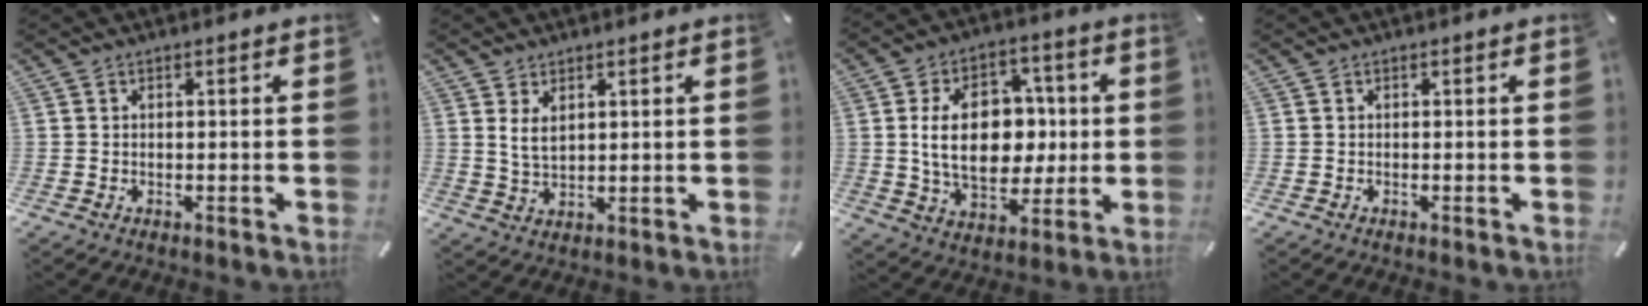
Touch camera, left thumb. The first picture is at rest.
{"total": 4.1, "force": [2.0, 2.2, 2.8], "torque": [-0.066, -0.001, 0.035]}
{"total": 17.5, "force": [1.0, 12.3, 12.4], "torque": [-0.226, 0.011, 0.018]}
{"total": 0.0}